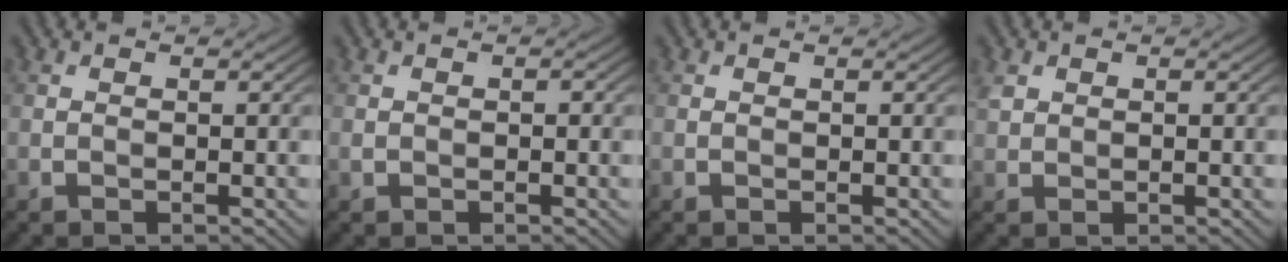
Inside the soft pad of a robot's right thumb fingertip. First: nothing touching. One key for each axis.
{"total": 0.8, "fx": -0.1, "fy": 0.7, "fz": 0.5, "tx": -0.011, "ty": -0.003, "tz": -0.004}
{"total": 0.0}
{"total": 1.3, "fx": 0.6, "fy": 1.0, "fz": 0.6, "tx": -0.013, "ty": 0.000, "tz": 0.015}